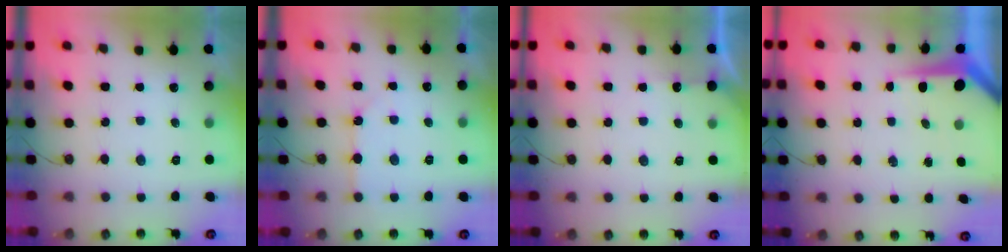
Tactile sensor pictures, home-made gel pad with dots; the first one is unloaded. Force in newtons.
{"total": 2.5, "press": 2.5, "slide": 0.4}
{"total": 2.9, "press": 2.8, "slide": 0.4}
{"total": 6.2, "press": 6.2, "slide": 0.5}